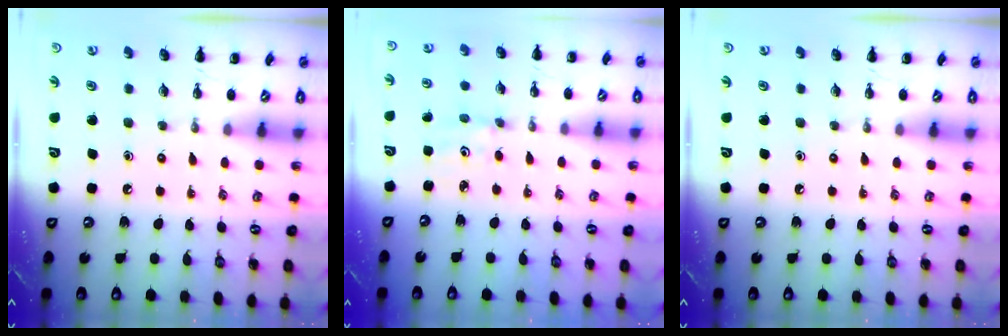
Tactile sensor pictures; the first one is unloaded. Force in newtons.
{"total": 1.4, "press": 1.3, "slide": 0.5}
{"total": 0.0}